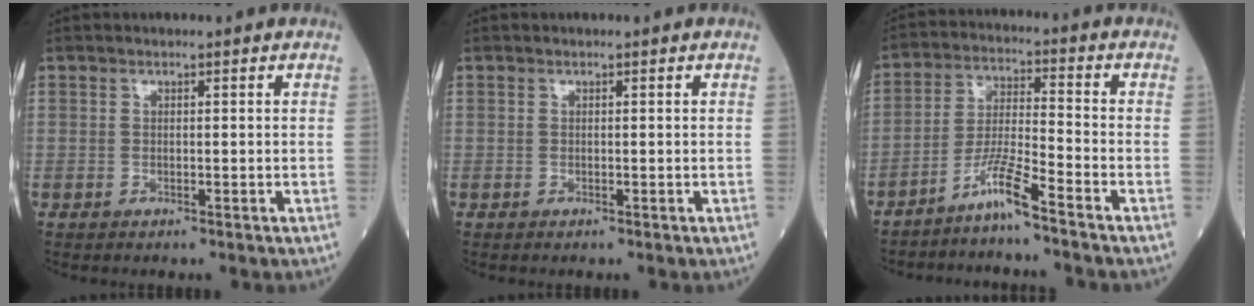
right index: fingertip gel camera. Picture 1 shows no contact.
{"total": 0.0}
{"total": 6.4, "force": [-5.0, -0.9, 3.8], "torque": [-0.077, -0.013, -0.102]}